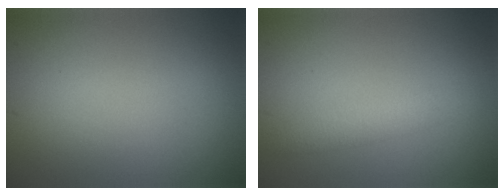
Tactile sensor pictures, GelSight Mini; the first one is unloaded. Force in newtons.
{"total": 2.4, "press": 2.4, "slide": 0.0}